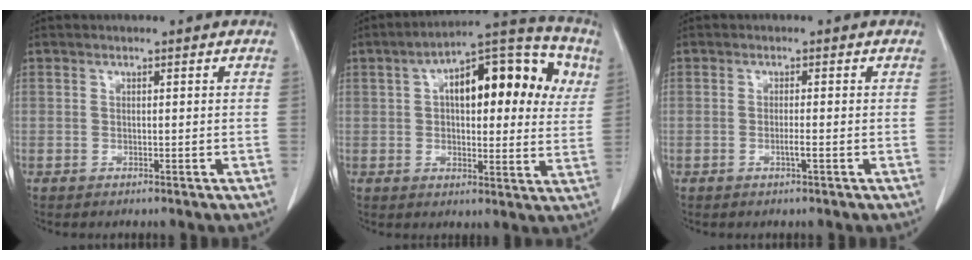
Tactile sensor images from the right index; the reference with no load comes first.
{"total": 18.3, "force": [5.4, 7.5, 15.8], "torque": [-0.218, 0.045, 0.069]}
{"total": 1.3, "force": [-0.5, -0.2, 1.2], "torque": [-0.023, 0.000, -0.006]}